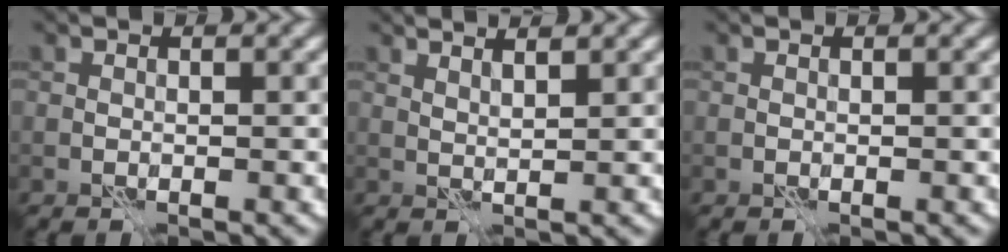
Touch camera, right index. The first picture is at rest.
{"total": 2.6, "force": [2.0, 0.5, 1.6], "torque": [-0.021, 0.008, 0.016]}
{"total": 0.0}